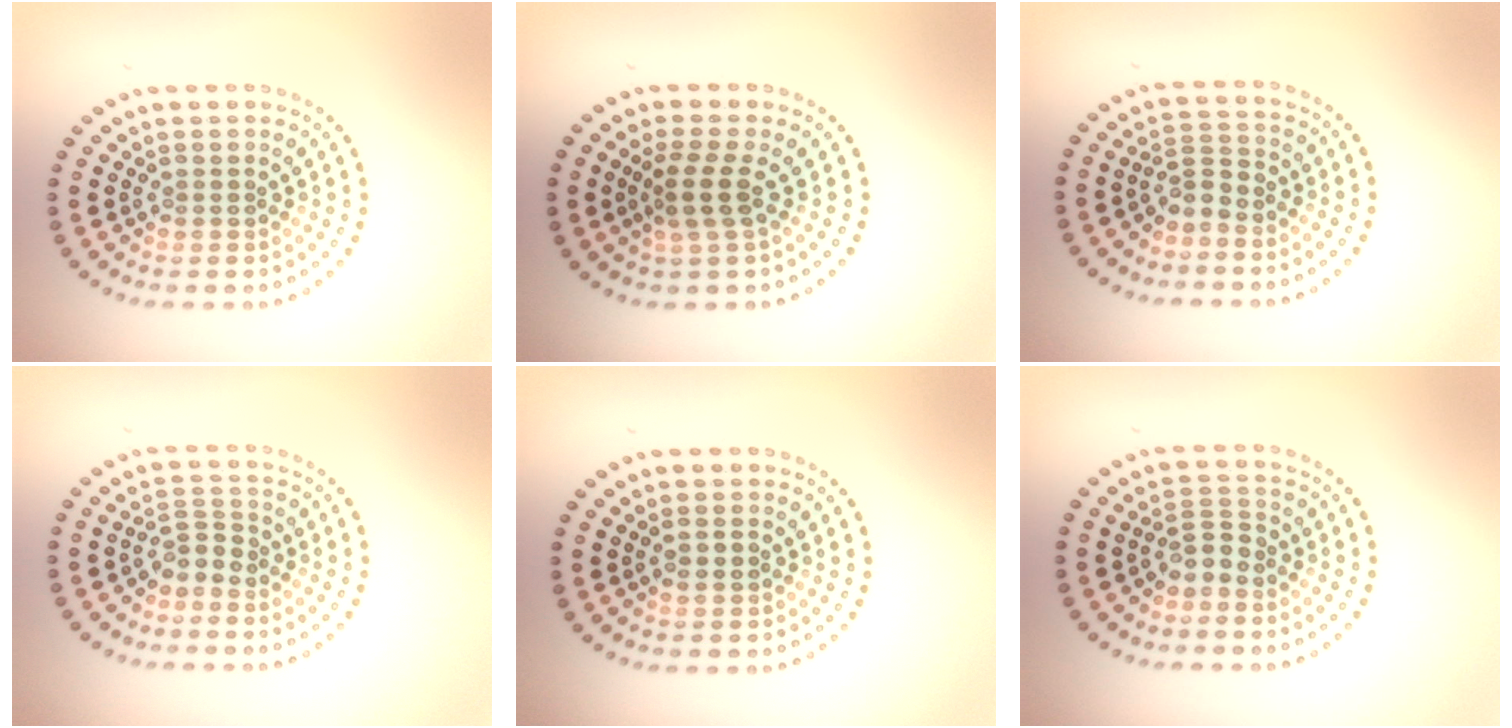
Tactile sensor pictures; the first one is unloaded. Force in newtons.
{"total": 2.5, "press": 2.0, "slide": 1.6}
{"total": 2.3, "press": 1.5, "slide": 1.7}
{"total": 1.8, "press": 1.4, "slide": 1.1}
{"total": 1.1, "press": 1.0, "slide": 0.3}
{"total": 1.9, "press": 1.4, "slide": 1.3}